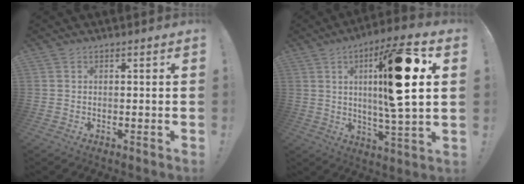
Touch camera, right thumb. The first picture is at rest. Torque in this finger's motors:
{"motor_torque": [2.09, 2.92, 0.40, 0.30, 0.17]}